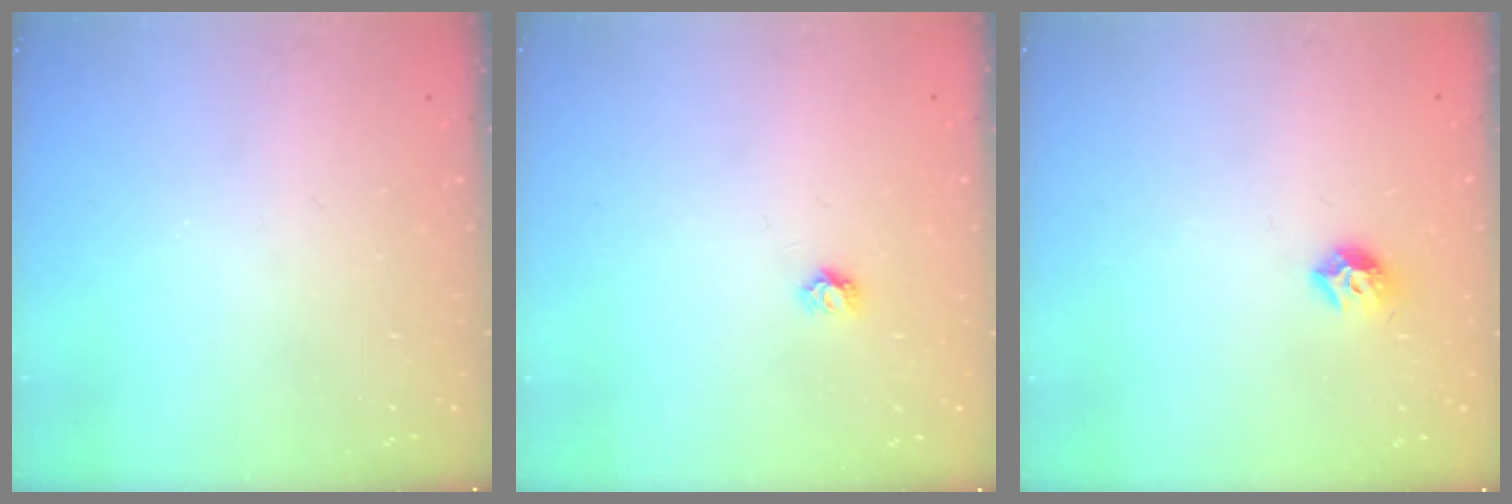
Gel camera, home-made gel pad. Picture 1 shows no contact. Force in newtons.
{"total": 3.8, "press": 3.8, "slide": 0.3}
{"total": 7.9, "press": 7.9, "slide": 0.7}